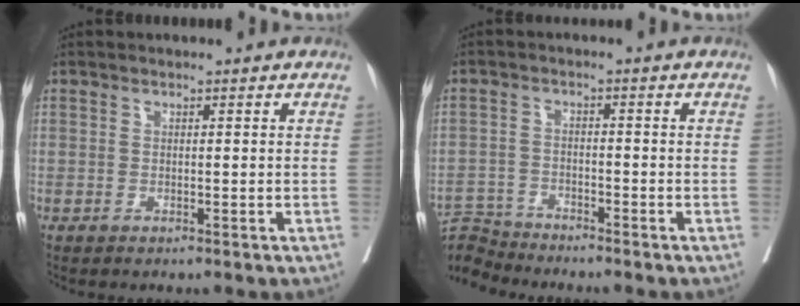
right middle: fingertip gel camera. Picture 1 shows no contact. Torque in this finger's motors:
{"motor_torque": [-0.16, 0.21, -0.15, -0.06]}